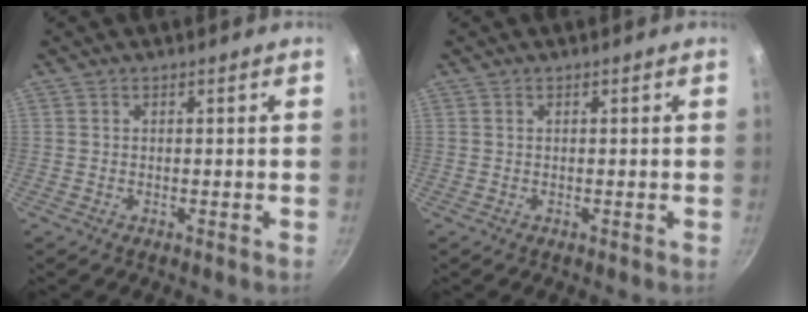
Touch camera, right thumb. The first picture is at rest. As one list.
[{"total": 0.0}]